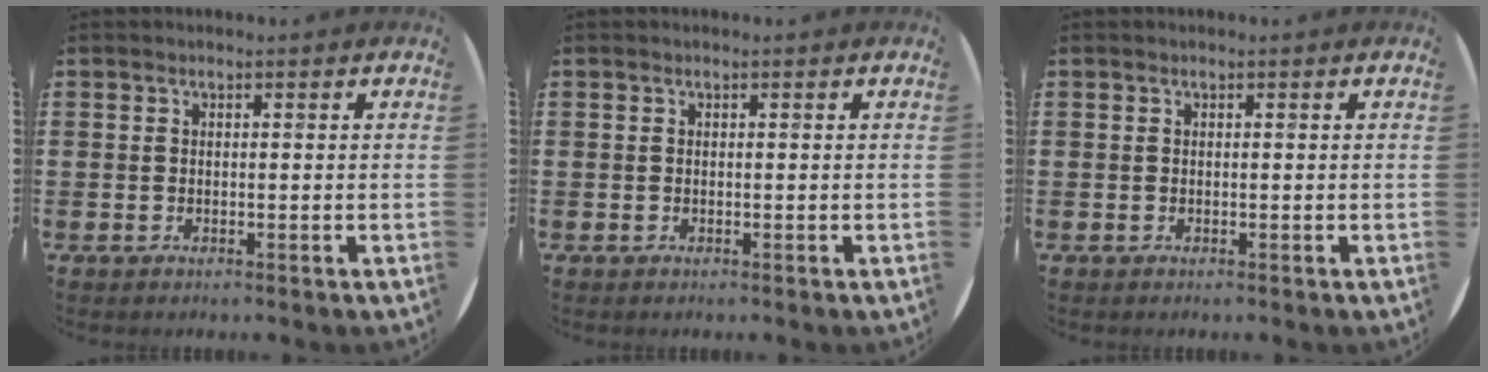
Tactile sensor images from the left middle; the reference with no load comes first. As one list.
[{"total": 0.0}, {"total": 0.0}]